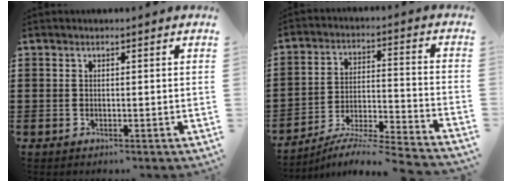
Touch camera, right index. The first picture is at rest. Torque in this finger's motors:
{"motor_torque": [0.79, 0.75, -0.04, -0.10]}